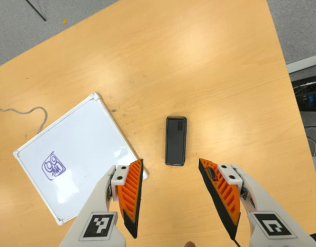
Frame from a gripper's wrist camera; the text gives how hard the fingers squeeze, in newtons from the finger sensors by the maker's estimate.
{"total": 0.0}